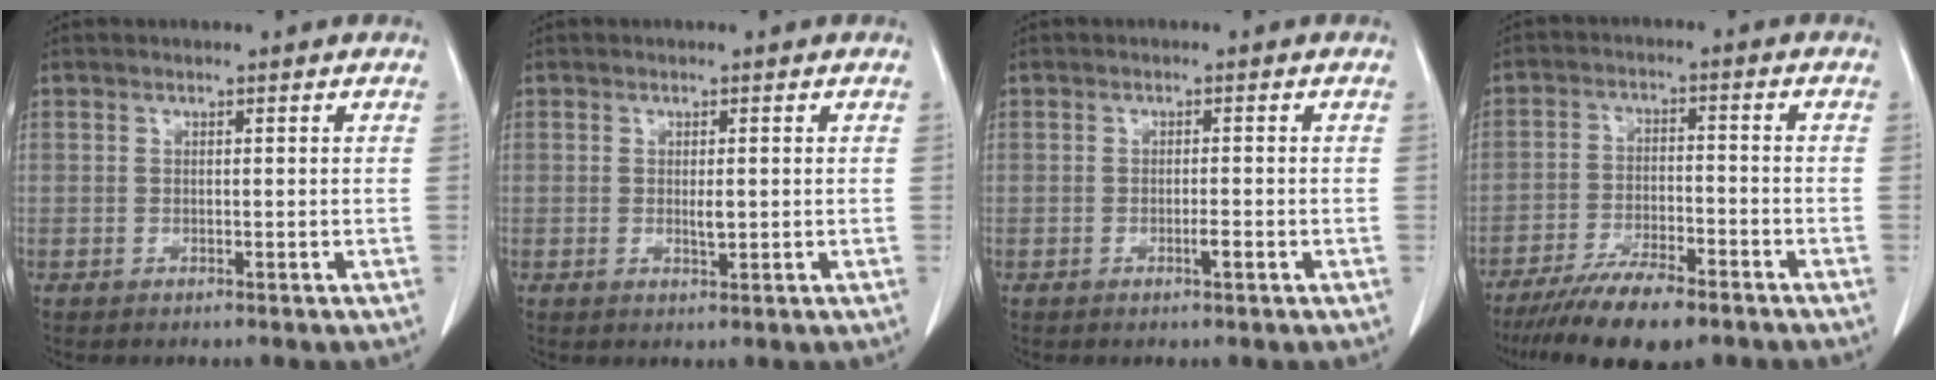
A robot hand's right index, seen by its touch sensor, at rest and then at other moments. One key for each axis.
{"total": 1.6, "fx": 0.0, "fy": 0.4, "fz": 1.6, "tx": -0.029, "ty": -0.003, "tz": 0.001}
{"total": 1.6, "fx": -0.7, "fy": 0.1, "fz": 1.5, "tx": -0.027, "ty": -0.001, "tz": -0.011}
{"total": 10.6, "fx": -8.0, "fy": 2.6, "fz": 6.4, "tx": -0.108, "ty": -0.017, "tz": -0.135}